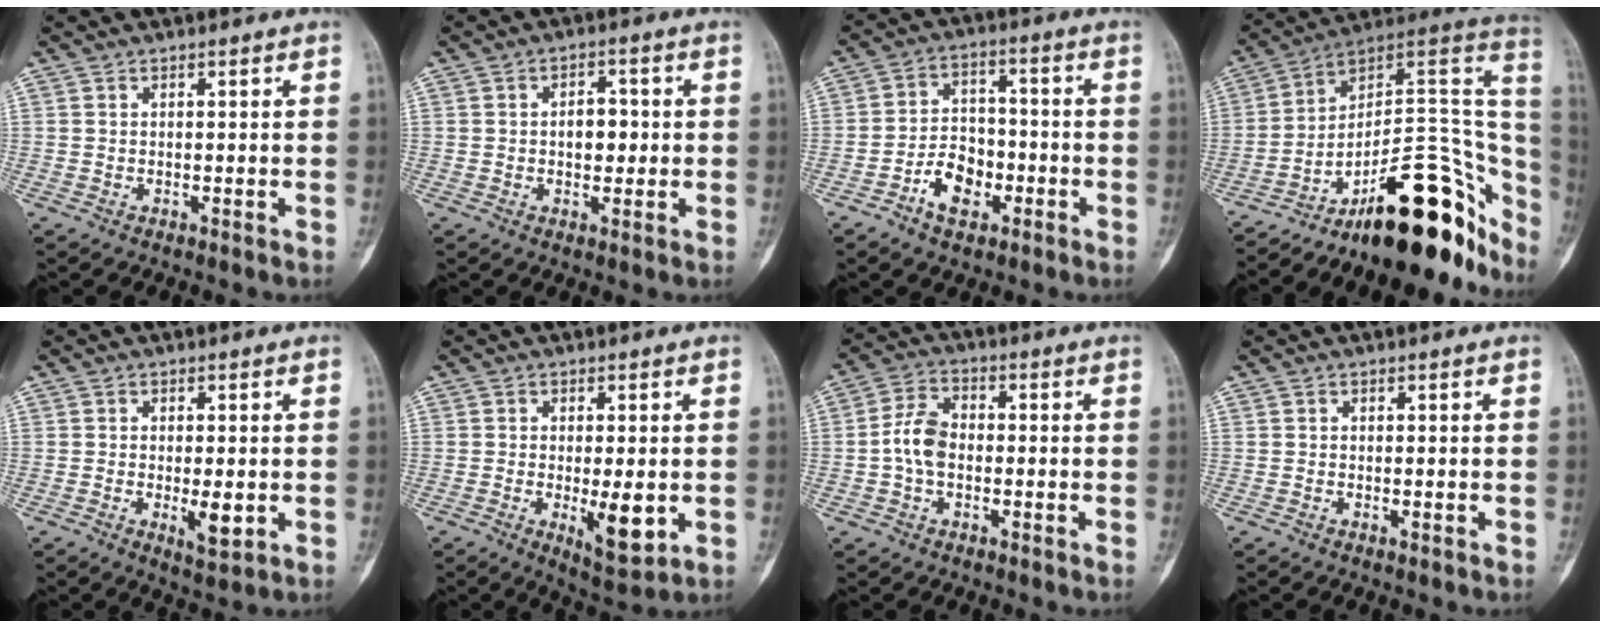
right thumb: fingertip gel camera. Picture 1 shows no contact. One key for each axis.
{"total": 4.6, "fx": 0.1, "fy": 3.0, "fz": 3.5, "tx": -0.034, "ty": 0.009, "tz": -0.001}
{"total": 8.3, "fx": -3.9, "fy": 5.5, "fz": 4.9, "tx": -0.060, "ty": 0.031, "tz": -0.070}
{"total": 27.5, "fx": -16.2, "fy": 10.6, "fz": 19.6, "tx": -0.156, "ty": 0.122, "tz": -0.235}
{"total": 3.6, "fx": -0.8, "fy": 1.5, "fz": 3.2, "tx": -0.046, "ty": -0.005, "tz": -0.009}
{"total": 7.8, "fx": -1.4, "fy": 2.8, "fz": 7.1, "tx": -0.102, "ty": -0.018, "tz": -0.014}
{"total": 6.8, "fx": -1.0, "fy": 4.5, "fz": 5.0, "tx": -0.091, "ty": 0.021, "tz": -0.028}
{"total": 0.5, "fx": -0.2, "fy": 0.2, "fz": 0.4, "tx": -0.009, "ty": -0.001, "tz": -0.003}